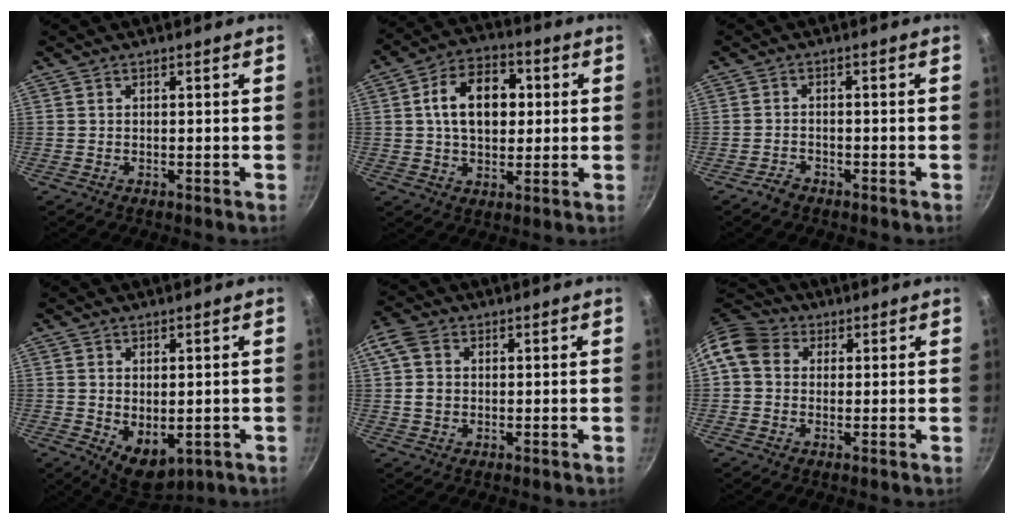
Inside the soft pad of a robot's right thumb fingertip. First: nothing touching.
{"total": 13.4, "force": [2.0, 9.1, 9.7], "torque": [-0.125, 0.016, 0.022]}
{"total": 2.0, "force": [-1.7, 0.9, 0.6], "torque": [-0.010, 0.020, -0.029]}
{"total": 7.0, "force": [-0.4, 4.4, 5.4], "torque": [-0.063, -0.018, 0.011]}
{"total": 5.6, "force": [1.0, 4.4, 3.4], "torque": [-0.062, 0.000, 0.008]}
{"total": 8.5, "force": [2.1, 7.0, 4.3], "torque": [-0.063, 0.012, 0.019]}